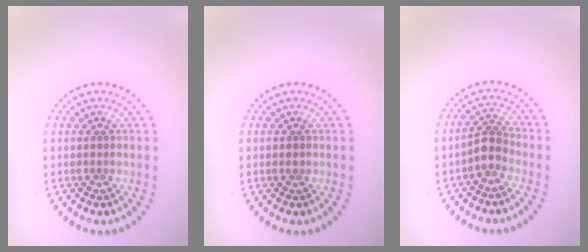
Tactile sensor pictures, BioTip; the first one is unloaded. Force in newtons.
{"total": 0.6, "press": 0.6, "slide": 0.1}
{"total": 2.3, "press": 1.8, "slide": 1.3}